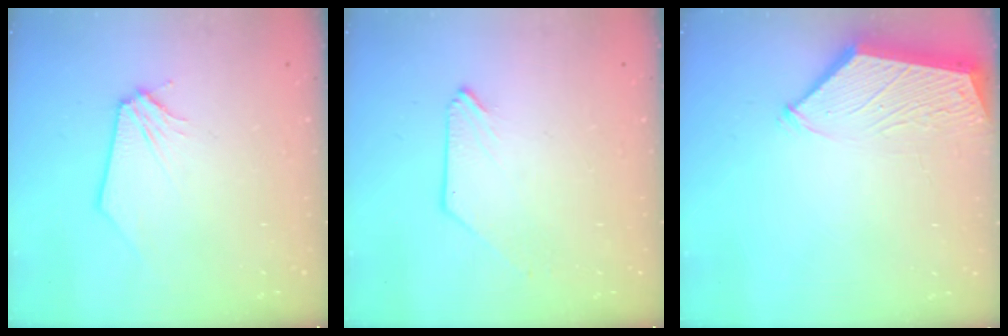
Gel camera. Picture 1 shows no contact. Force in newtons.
{"total": 0.0}
{"total": 3.1, "press": 3.1, "slide": 0.4}